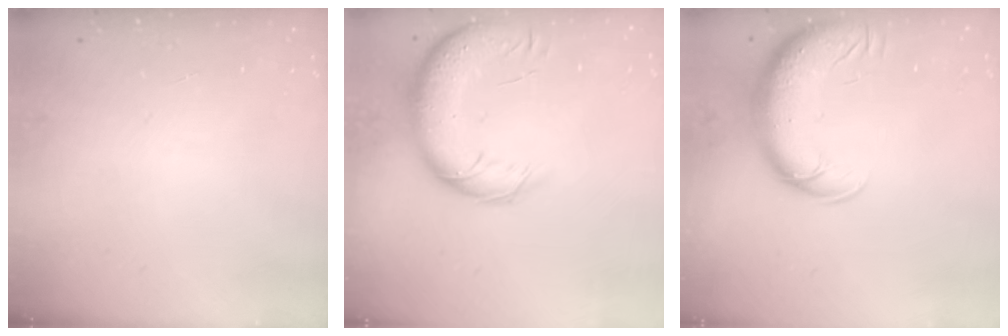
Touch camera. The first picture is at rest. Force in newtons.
{"total": 15.6, "press": 15.2, "slide": 3.6}
{"total": 12.2, "press": 11.8, "slide": 3.2}